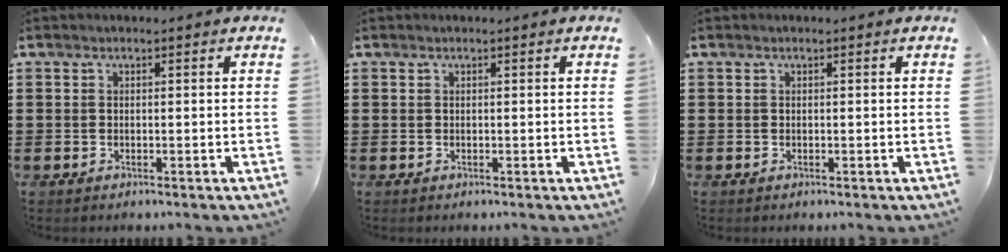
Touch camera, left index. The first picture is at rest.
{"total": 0.0}
{"total": 0.0}